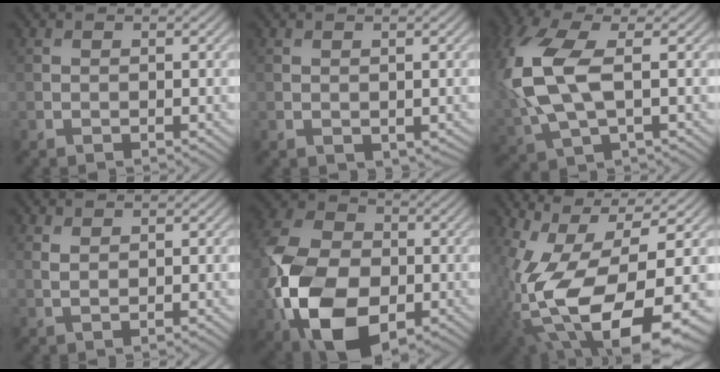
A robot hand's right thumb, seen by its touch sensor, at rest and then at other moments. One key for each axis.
{"total": 0.8, "fx": 0.1, "fy": 0.6, "fz": 0.5, "tx": -0.009, "ty": -0.007, "tz": 0.008}
{"total": 11.9, "fx": 1.3, "fy": 6.0, "fz": 10.2, "tx": -0.272, "ty": 0.001, "tz": 0.025}
{"total": 1.5, "fx": 1.1, "fy": 0.2, "fz": 0.9, "tx": -0.025, "ty": -0.001, "tz": 0.026}
{"total": 17.0, "fx": -4.6, "fy": 11.1, "fz": 12.1, "tx": -0.281, "ty": -0.039, "tz": -0.086}
{"total": 18.8, "fx": -5.6, "fy": 8.6, "fz": 15.8, "tx": -0.330, "ty": -0.047, "tz": -0.081}